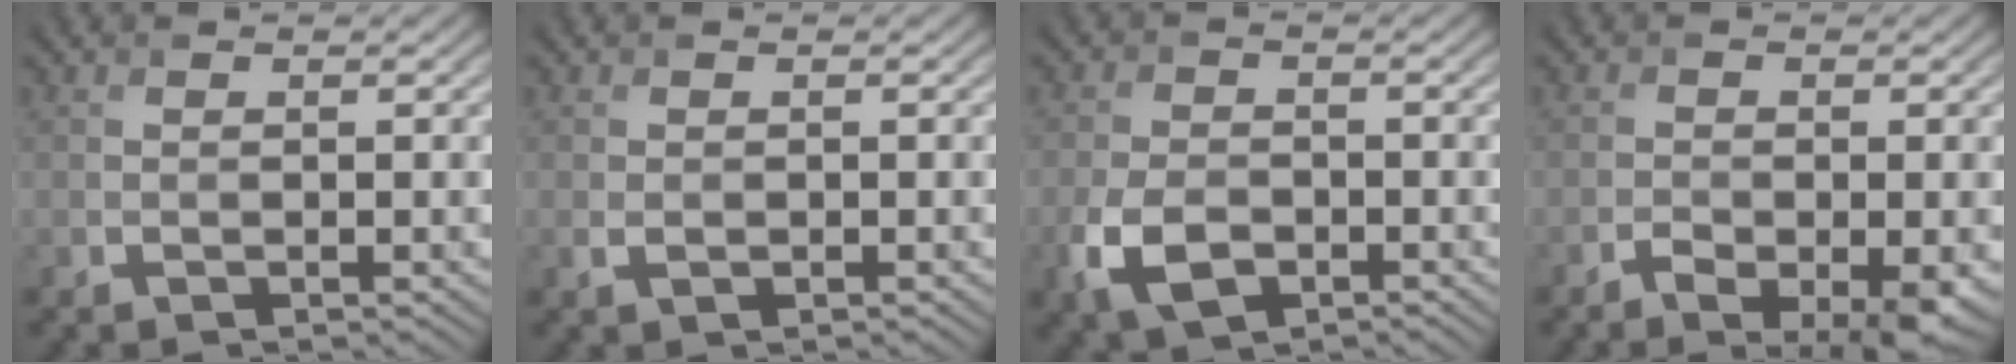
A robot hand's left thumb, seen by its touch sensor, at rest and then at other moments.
{"total": 1.0, "force": [-0.2, 0.7, 0.6], "torque": [-0.015, -0.007, -0.003]}
{"total": 5.7, "force": [-2.6, 3.5, 3.7], "torque": [-0.083, -0.010, -0.057]}
{"total": 5.4, "force": [-3.0, 2.2, 3.9], "torque": [-0.065, -0.012, -0.046]}